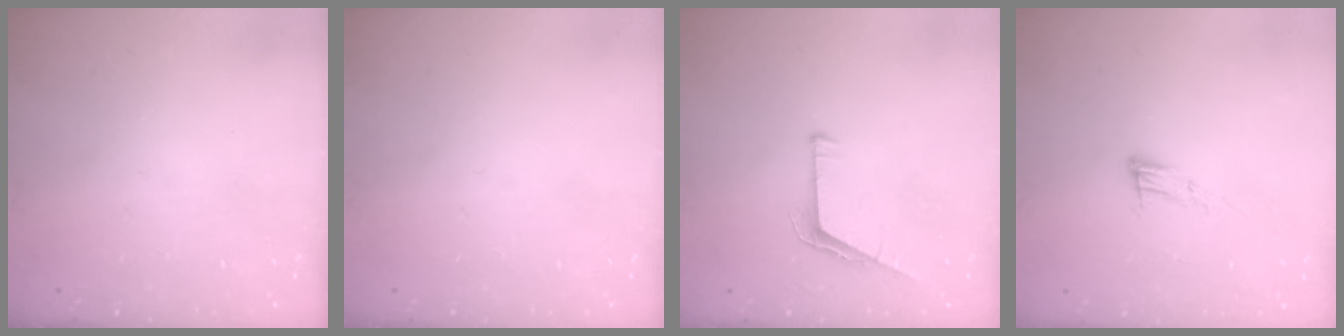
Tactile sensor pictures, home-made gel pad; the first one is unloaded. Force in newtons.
{"total": 0.0}
{"total": 5.6, "press": 5.6, "slide": 0.5}
{"total": 8.5, "press": 8.4, "slide": 1.5}